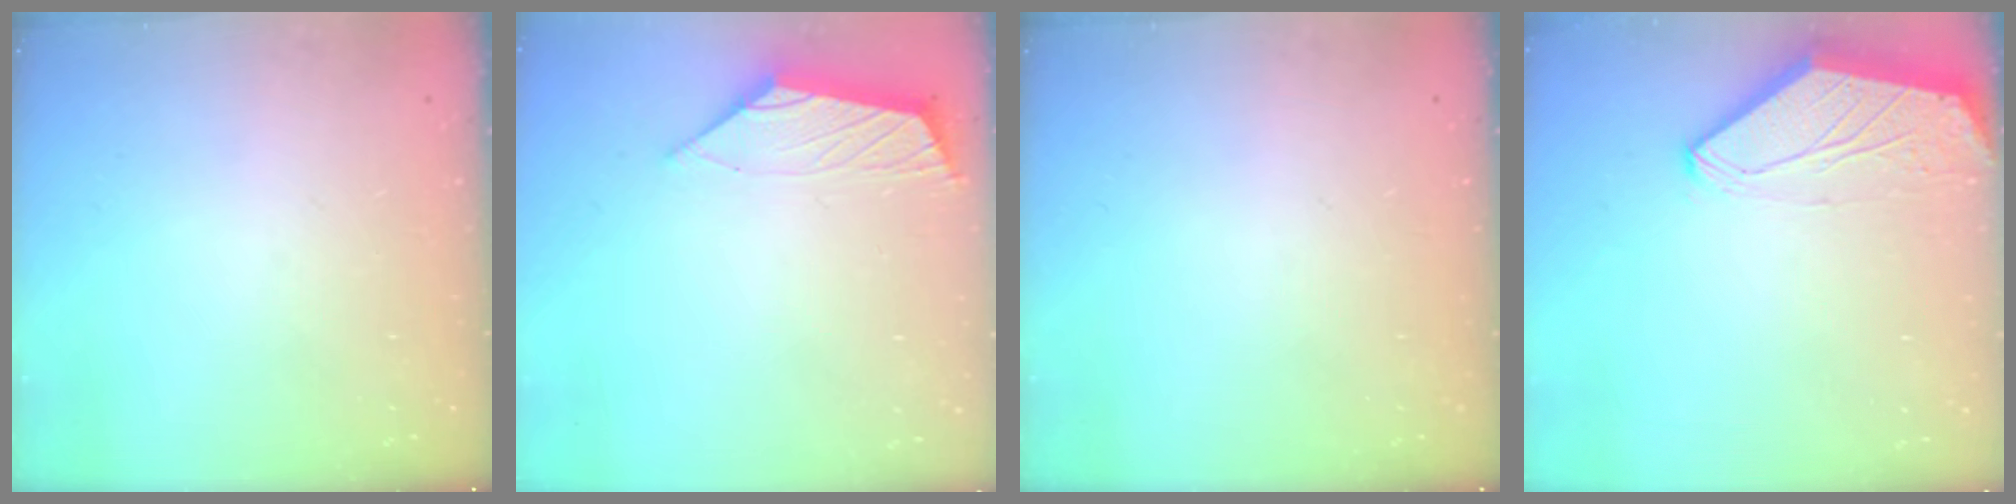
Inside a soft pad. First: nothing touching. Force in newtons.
{"total": 2.9, "press": 2.8, "slide": 0.6}
{"total": 0.0}
{"total": 0.0}